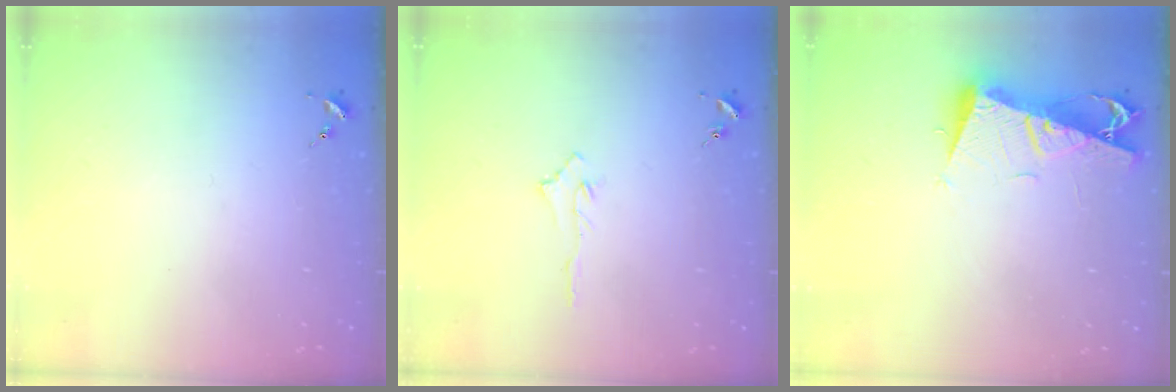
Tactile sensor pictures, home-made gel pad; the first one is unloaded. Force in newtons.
{"total": 2.9, "press": 2.9, "slide": 0.4}
{"total": 10.6, "press": 10.5, "slide": 1.3}